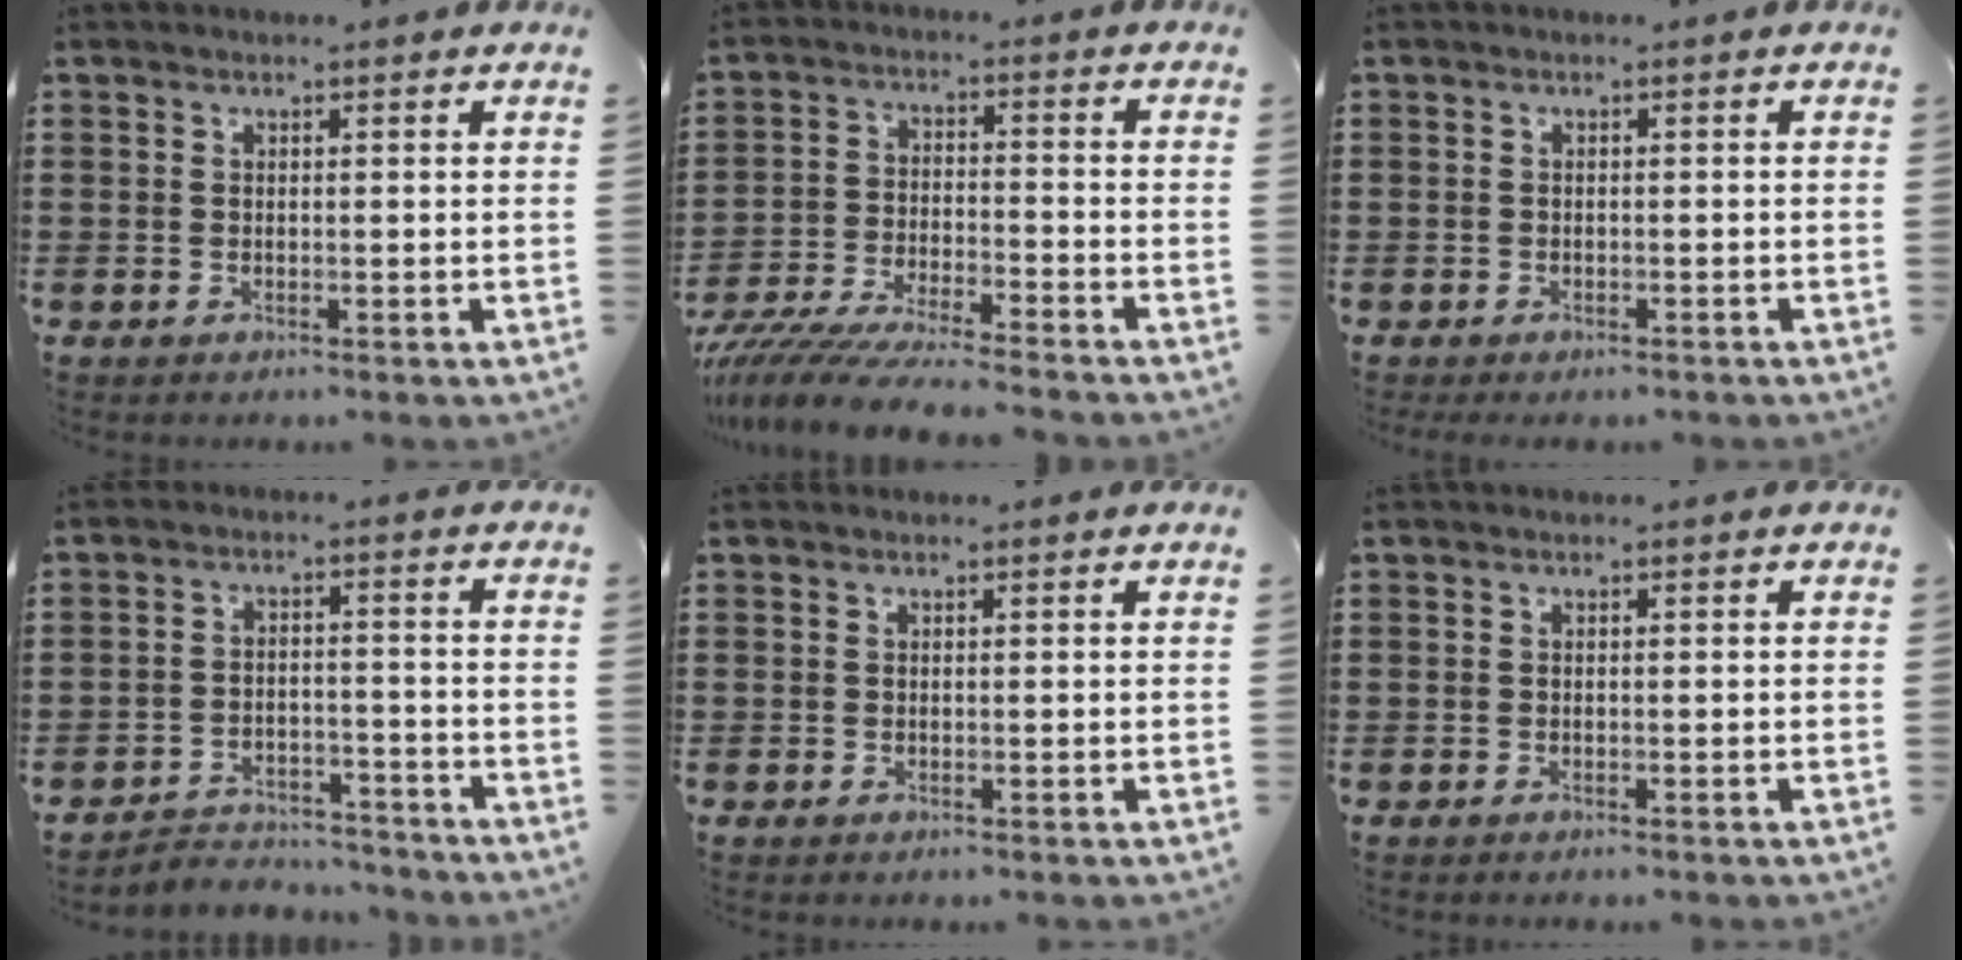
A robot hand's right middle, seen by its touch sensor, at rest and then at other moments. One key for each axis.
{"total": 7.3, "fx": -7.0, "fy": -0.1, "fz": 2.0, "tx": -0.051, "ty": -0.008, "tz": -0.140}
{"total": 0.8, "fx": -0.7, "fy": 0.4, "fz": 0.1, "tx": -0.003, "ty": -0.001, "tz": -0.015}
{"total": 3.8, "fx": -3.8, "fy": 0.6, "fz": 0.2, "tx": -0.010, "ty": 0.004, "tz": -0.080}
{"total": 0.0}
{"total": 0.0}